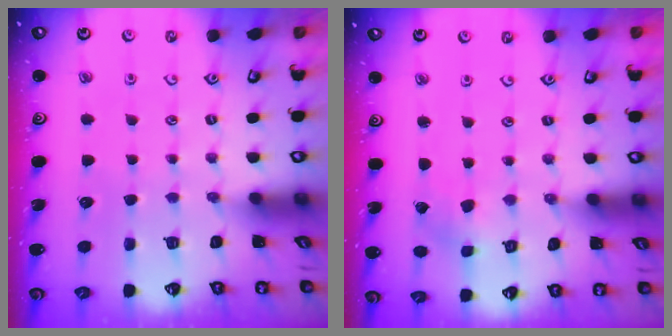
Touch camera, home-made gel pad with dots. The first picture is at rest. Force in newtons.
{"total": 1.1, "press": 1.0, "slide": 0.1}